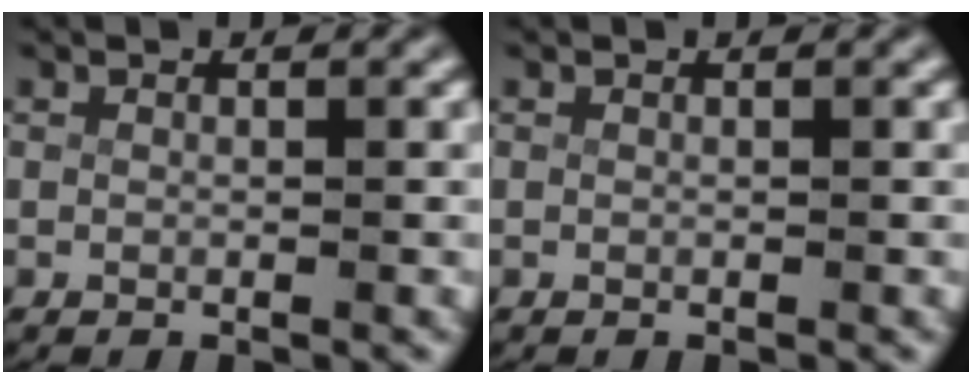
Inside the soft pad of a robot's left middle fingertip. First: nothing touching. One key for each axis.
{"total": 0.0}